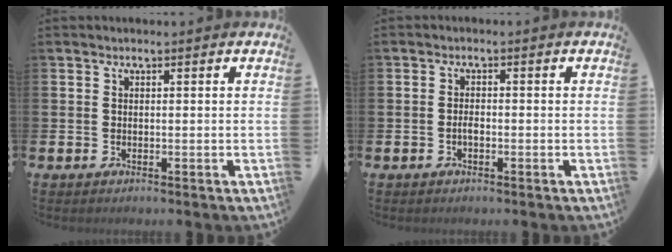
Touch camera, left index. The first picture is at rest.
{"total": 1.3, "force": [-0.5, 0.6, 1.0], "torque": [-0.018, 0.000, -0.010]}